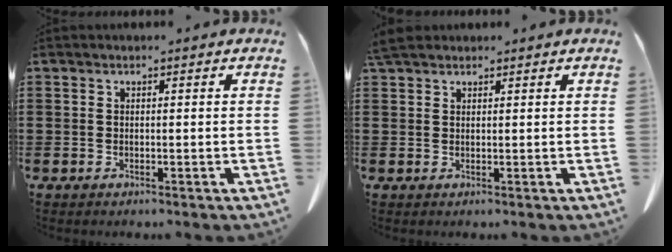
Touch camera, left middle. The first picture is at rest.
{"total": 2.7, "force": [2.2, 0.9, 1.2], "torque": [-0.032, 0.004, 0.044]}